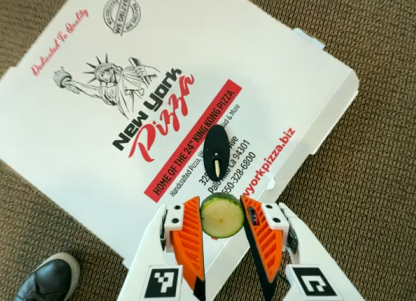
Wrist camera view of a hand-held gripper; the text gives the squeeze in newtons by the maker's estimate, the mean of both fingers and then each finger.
{"total": 7.1, "left": 6.9, "right": 7.2}